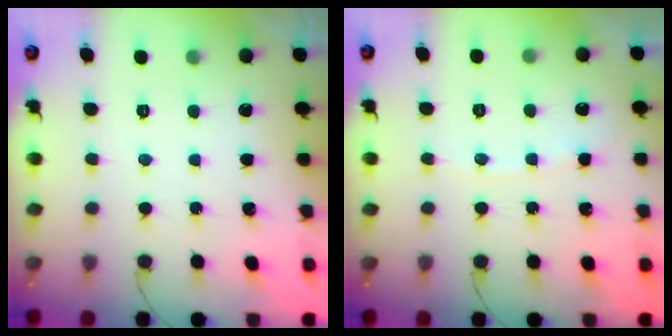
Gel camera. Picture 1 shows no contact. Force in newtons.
{"total": 3.5, "press": 3.5, "slide": 0.6}